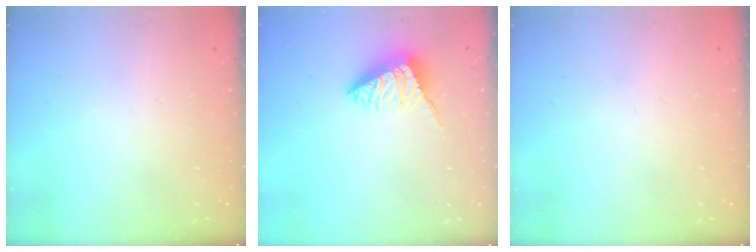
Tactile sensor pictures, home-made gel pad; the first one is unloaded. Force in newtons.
{"total": 2.9, "press": 2.9, "slide": 0.5}
{"total": 0.0}